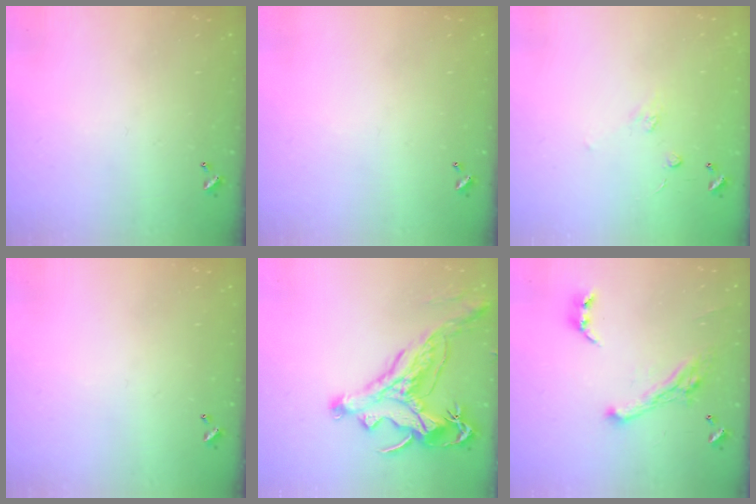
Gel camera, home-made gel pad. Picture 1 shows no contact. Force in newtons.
{"total": 0.0}
{"total": 2.5, "press": 2.3, "slide": 1.0}
{"total": 0.0}
{"total": 5.1, "press": 4.8, "slide": 1.7}
{"total": 7.4, "press": 7.2, "slide": 1.3}